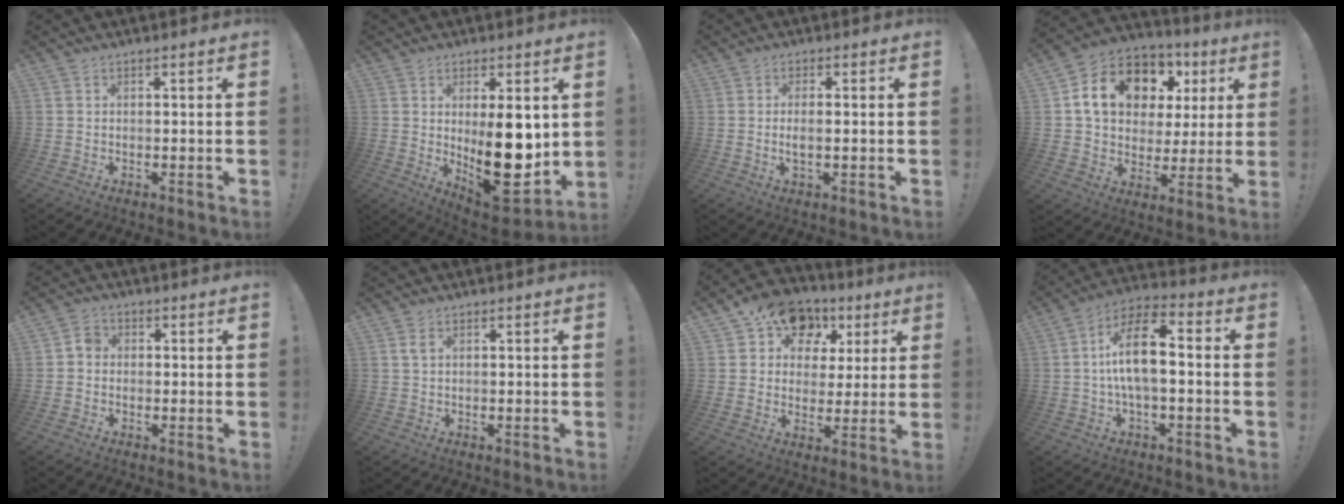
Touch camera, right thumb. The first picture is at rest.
{"total": 16.5, "force": [0.8, 7.1, 14.8], "torque": [-0.202, -0.032, 0.027]}
{"total": 3.2, "force": [-0.2, 0.8, 3.1], "torque": [-0.054, -0.005, -0.006]}
{"total": 16.7, "force": [6.7, 12.0, 9.5], "torque": [-0.158, -0.022, 0.136]}
{"total": 2.9, "force": [-0.6, 2.4, 1.6], "torque": [-0.028, 0.014, -0.012]}
{"total": 1.5, "force": [0.8, 0.5, 1.2], "torque": [-0.016, 0.000, 0.012]}
{"total": 13.2, "force": [6.4, 10.1, 5.4], "torque": [-0.078, -0.025, 0.120]}
{"total": 13.4, "force": [0.1, 5.4, 12.3], "torque": [-0.220, 0.008, -0.003]}